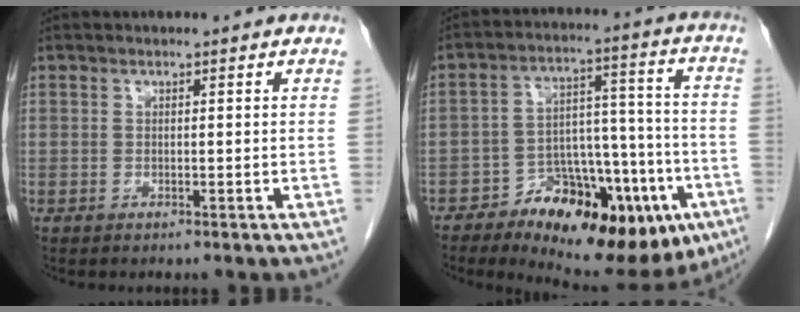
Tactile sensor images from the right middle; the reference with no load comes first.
{"total": 20.5, "force": [-11.2, 8.4, 15.0], "torque": [-0.156, 0.035, -0.156]}